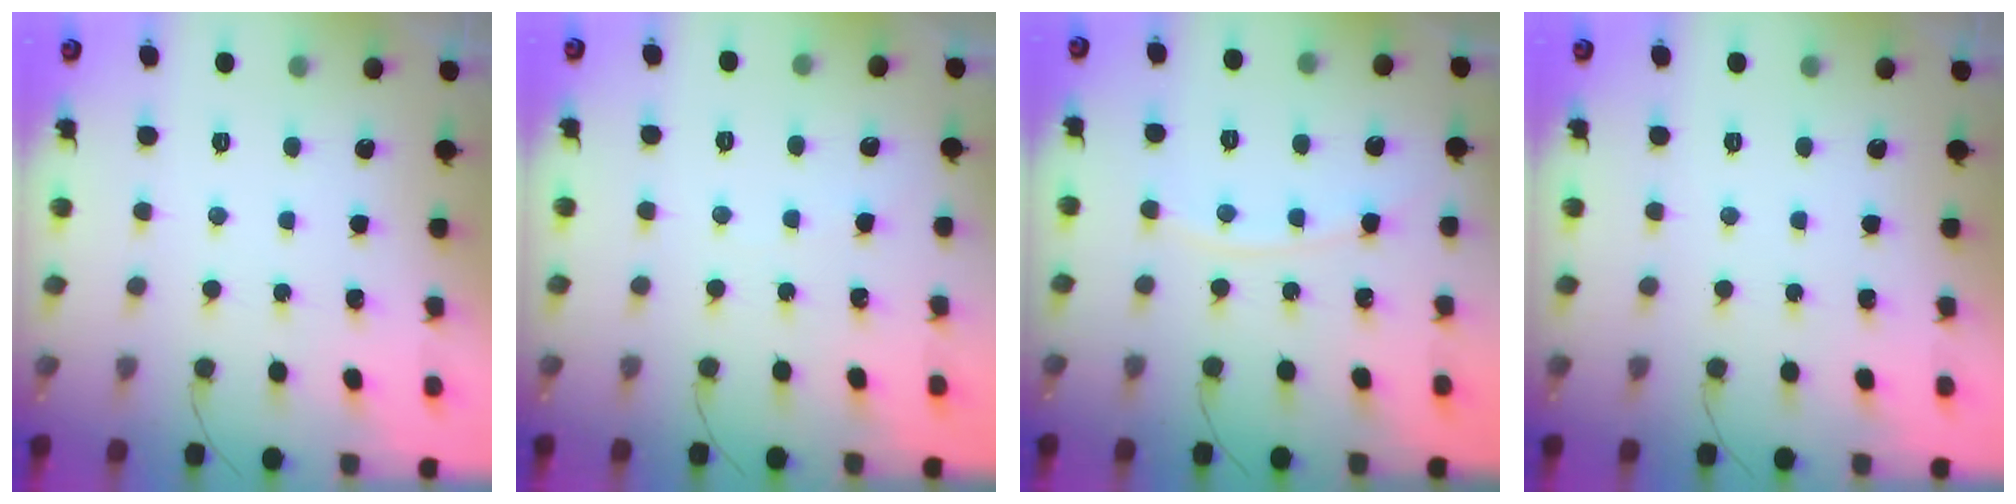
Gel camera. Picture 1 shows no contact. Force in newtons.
{"total": 1.9, "press": 1.8, "slide": 0.2}
{"total": 5.4, "press": 5.4, "slide": 0.6}
{"total": 0.0}